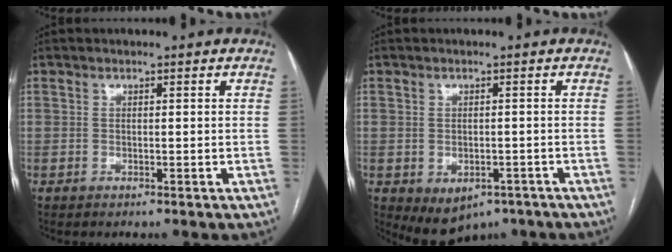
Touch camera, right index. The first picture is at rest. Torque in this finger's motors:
{"motor_torque": [1.47, -0.67, 0.19, 0.02]}